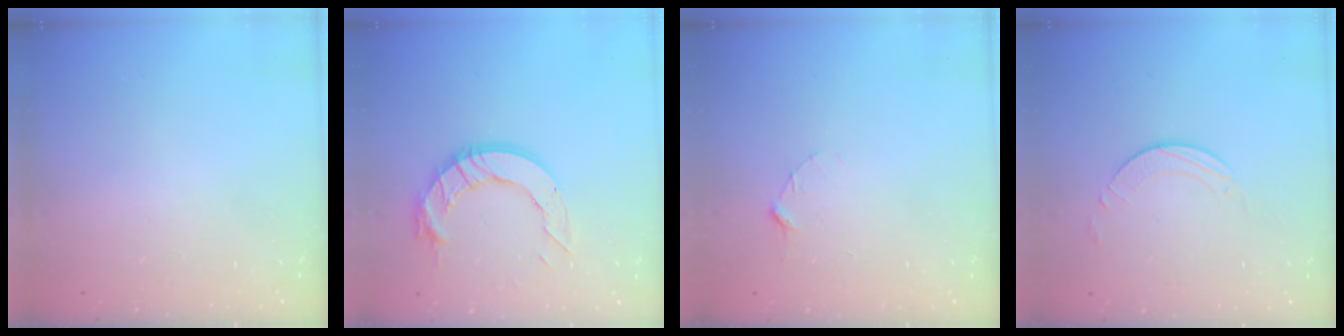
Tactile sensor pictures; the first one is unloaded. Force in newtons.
{"total": 13.0, "press": 12.9, "slide": 1.2}
{"total": 2.9, "press": 2.9, "slide": 0.3}
{"total": 2.8, "press": 2.8, "slide": 0.2}